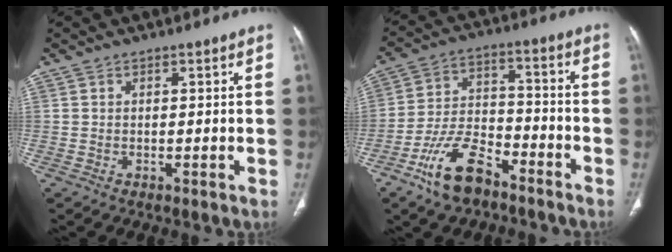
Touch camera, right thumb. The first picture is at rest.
{"total": 12.2, "force": [-8.1, 5.8, 7.0], "torque": [-0.129, 0.055, -0.152]}